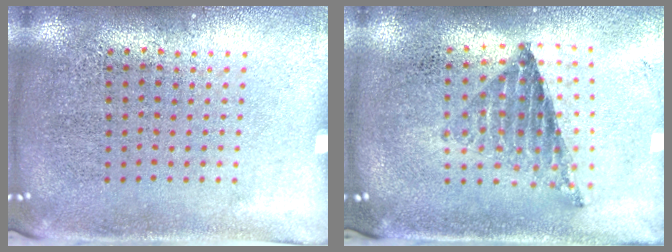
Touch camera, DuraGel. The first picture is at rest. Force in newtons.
{"total": 0.8, "press": 0.8, "slide": 0.2}